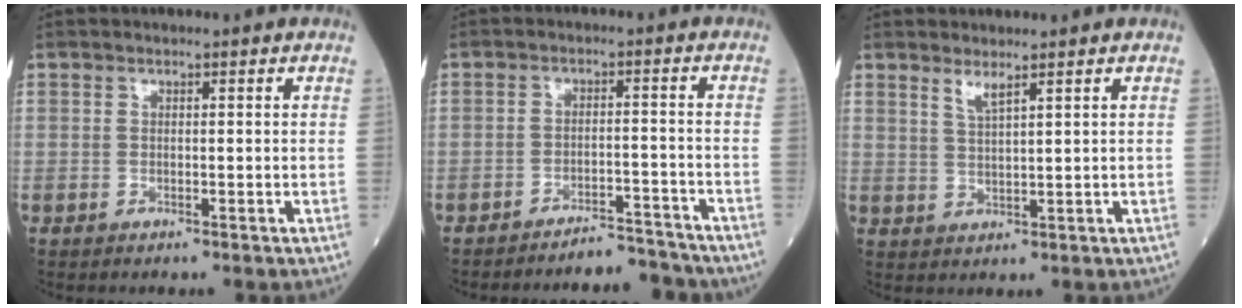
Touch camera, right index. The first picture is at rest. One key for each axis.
{"total": 5.9, "fx": -5.8, "fy": 0.9, "fz": 0.4, "tx": 0.005, "ty": 0.012, "tz": -0.091}
{"total": 2.4, "fx": 1.9, "fy": 0.0, "fz": 1.4, "tx": -0.033, "ty": -0.009, "tz": 0.045}